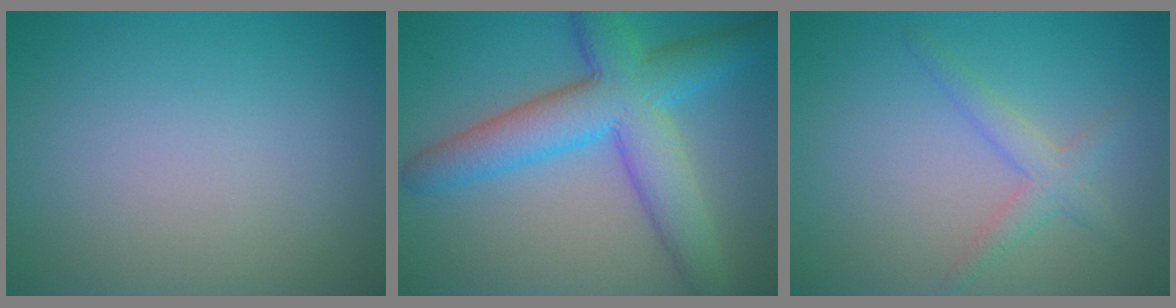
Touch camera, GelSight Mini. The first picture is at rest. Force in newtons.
{"total": 8.3, "press": 8.3, "slide": 0.2}
{"total": 2.1, "press": 2.1, "slide": 0.1}